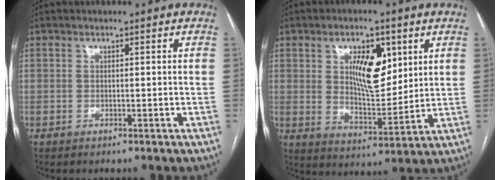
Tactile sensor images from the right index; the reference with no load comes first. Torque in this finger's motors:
{"motor_torque": [0.38, 0.12, 0.28, 0.14]}